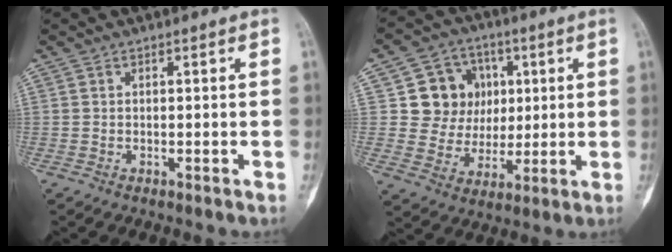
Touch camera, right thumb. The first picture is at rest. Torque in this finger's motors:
{"motor_torque": [-0.42, 1.28, 0.15, -0.15, 0.02]}